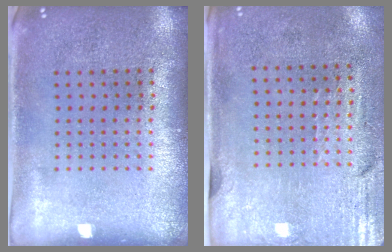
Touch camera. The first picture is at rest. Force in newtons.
{"total": 3.0, "press": 2.5, "slide": 1.6}